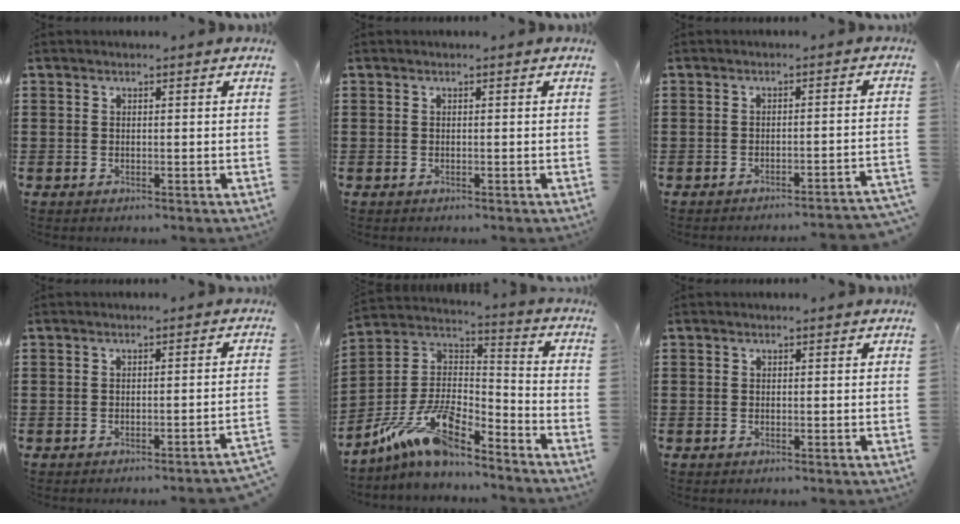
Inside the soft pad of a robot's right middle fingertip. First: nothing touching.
{"total": 0.0}
{"total": 2.1, "force": [-2.0, -0.4, 0.5], "torque": [-0.010, 0.000, -0.042]}
{"total": 1.5, "force": [-1.3, -0.4, 0.6], "torque": [-0.011, 0.001, -0.027]}
{"total": 12.3, "force": [-9.2, 3.5, 7.4], "torque": [-0.168, 0.012, -0.187]}
{"total": 0.0}